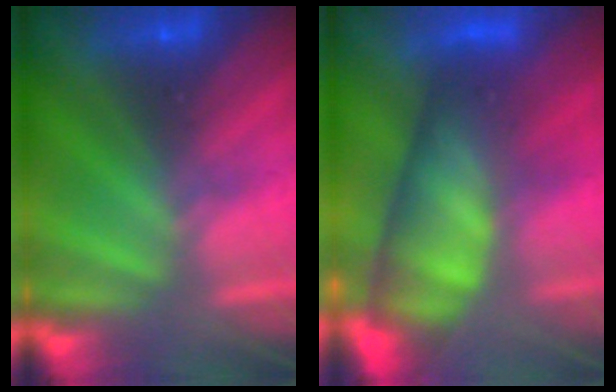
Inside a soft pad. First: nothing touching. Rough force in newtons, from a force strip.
{"total": 7.3}